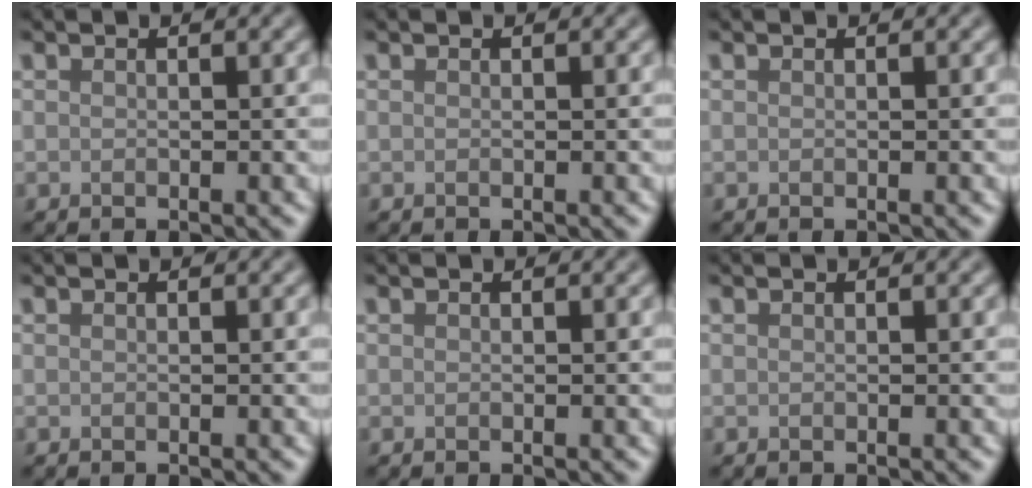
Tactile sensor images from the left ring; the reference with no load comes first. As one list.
[{"total": 0.0}, {"total": 0.0}, {"total": 0.0}, {"total": 0.0}, {"total": 0.0}]